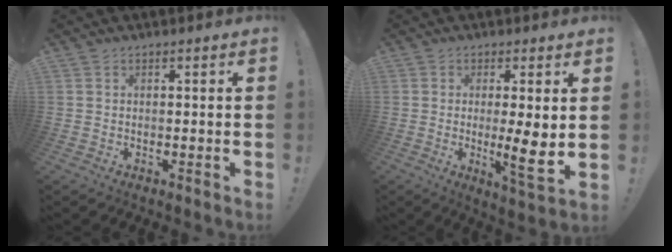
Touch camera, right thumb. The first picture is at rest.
{"total": 9.0, "force": [-0.4, 0.7, 9.0], "torque": [-0.133, -0.020, -0.009]}